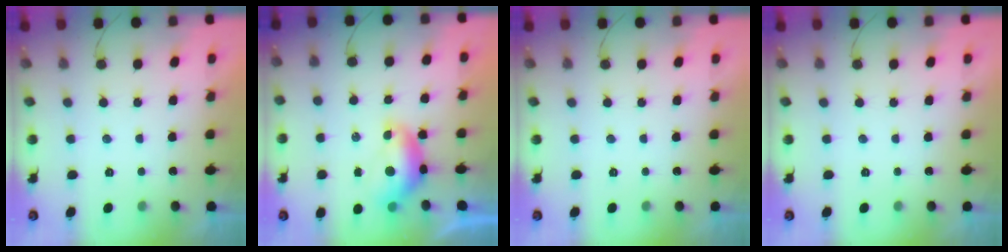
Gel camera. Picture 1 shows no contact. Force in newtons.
{"total": 7.6, "press": 7.5, "slide": 0.8}
{"total": 0.0}
{"total": 0.0}